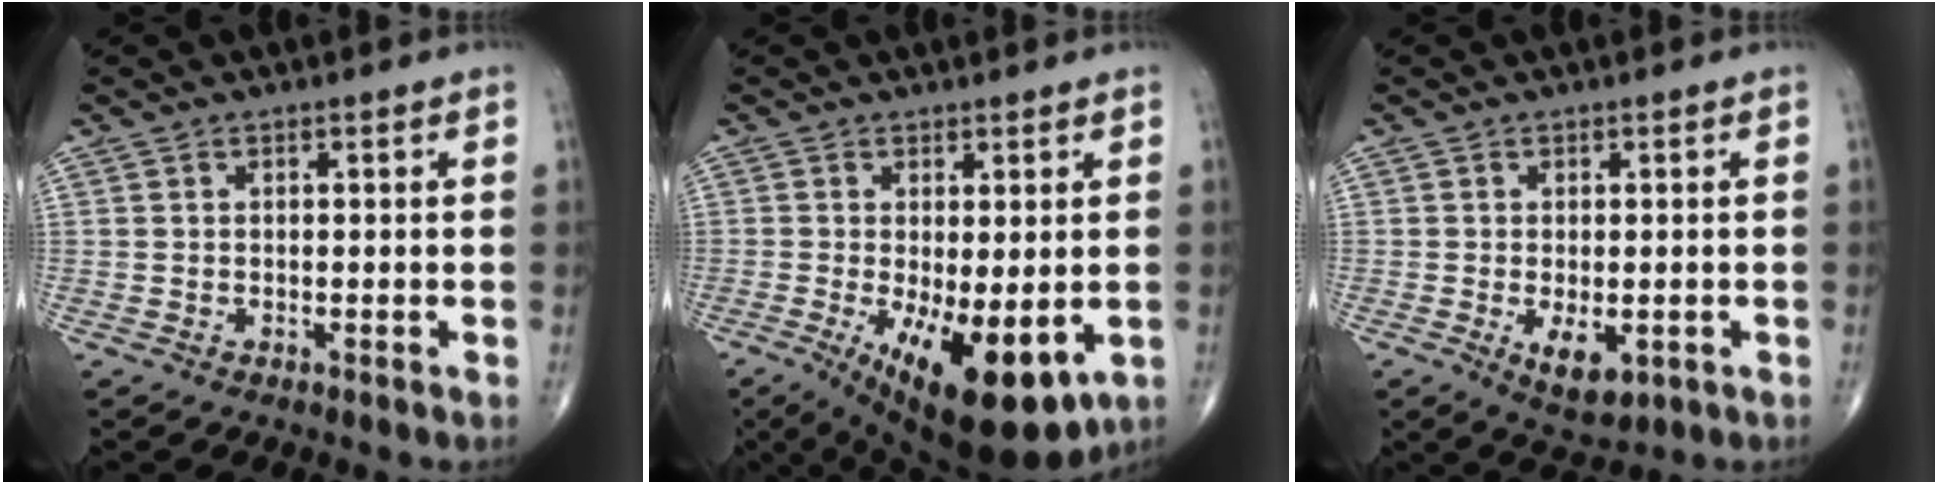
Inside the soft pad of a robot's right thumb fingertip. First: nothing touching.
{"total": 15.0, "force": [-4.5, 5.8, 13.1], "torque": [-0.186, -0.026, -0.050]}
{"total": 5.6, "force": [-1.5, 2.9, 4.6], "torque": [-0.066, -0.011, -0.014]}